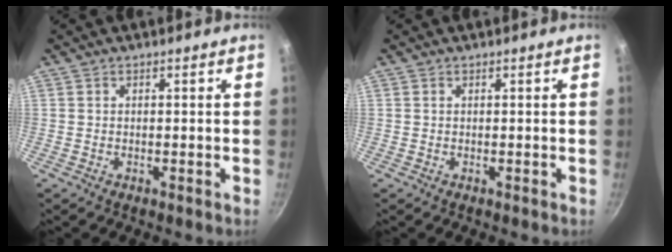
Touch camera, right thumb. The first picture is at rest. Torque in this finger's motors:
{"motor_torque": [0.16, 0.07, 0.27, 0.05, 0.03]}